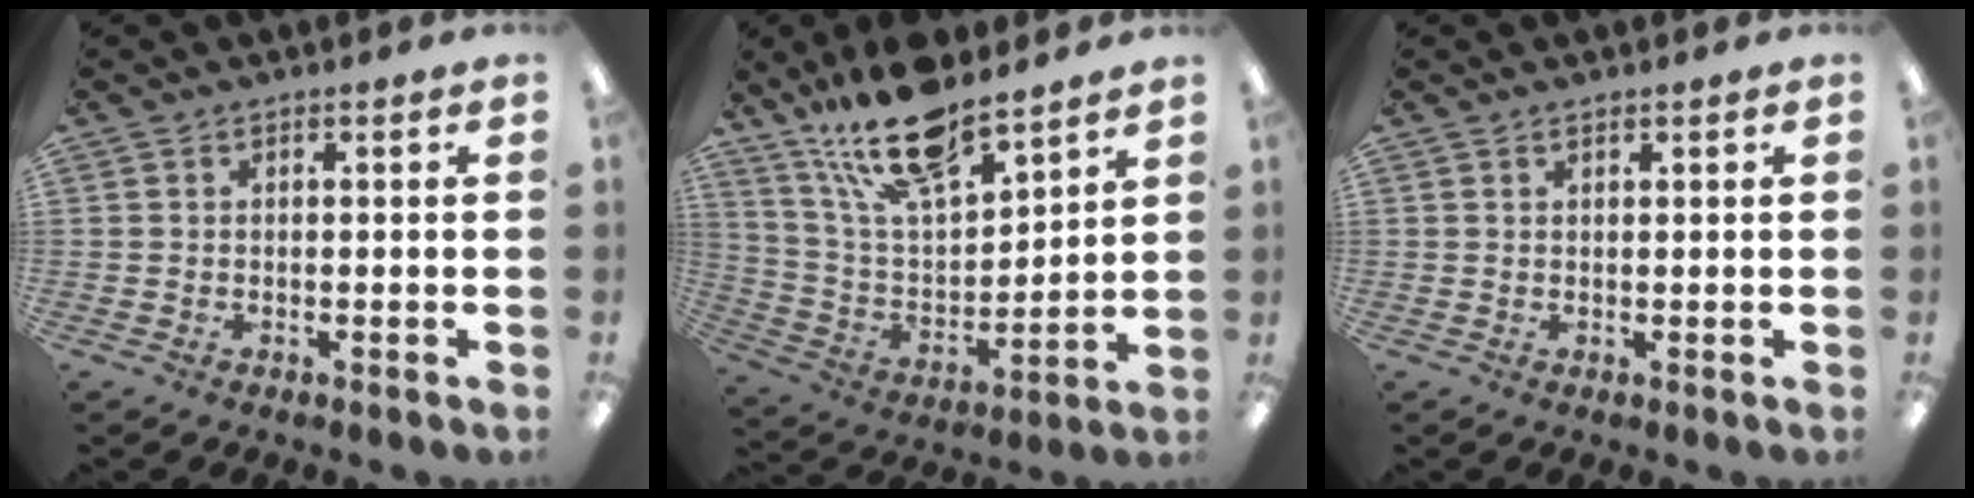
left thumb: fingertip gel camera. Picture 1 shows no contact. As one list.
[{"total": 18.3, "force": [14.3, 6.3, 9.6], "torque": [-0.187, -0.076, 0.250]}, {"total": 0.7, "force": [0.7, 0.2, 0.3], "torque": [-0.006, 0.001, 0.012]}]